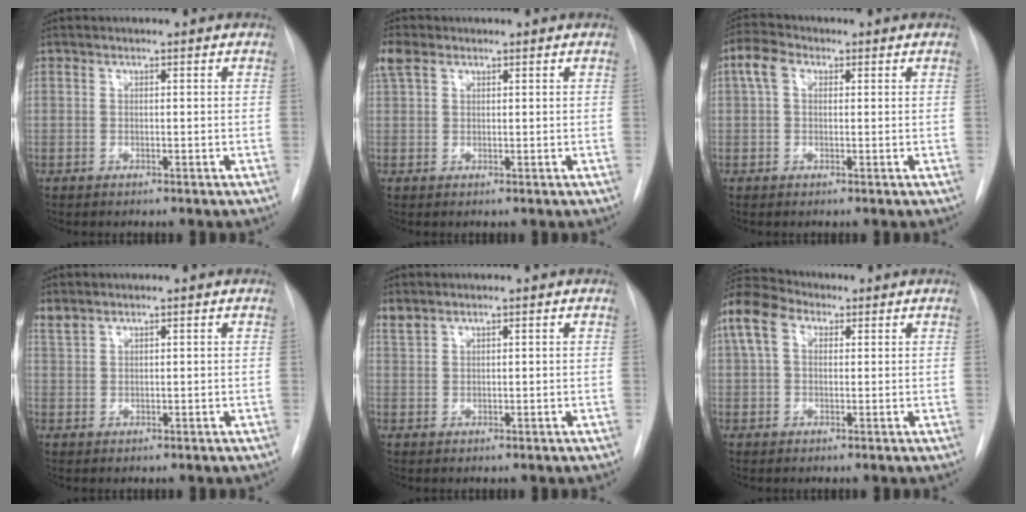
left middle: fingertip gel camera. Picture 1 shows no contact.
{"total": 3.4, "force": [2.0, 2.0, 1.8], "torque": [-0.048, 0.023, 0.044]}
{"total": 4.0, "force": [1.2, 2.6, 2.8], "torque": [-0.068, 0.025, 0.022]}
{"total": 1.6, "force": [1.5, 0.5, 0.5], "torque": [-0.016, 0.013, 0.035]}
{"total": 1.6, "force": [1.4, 0.5, 0.4], "torque": [-0.013, 0.012, 0.034]}
{"total": 8.1, "force": [3.2, 5.2, 5.3], "torque": [-0.132, 0.041, 0.057]}